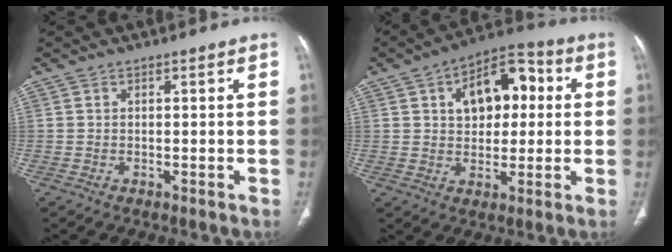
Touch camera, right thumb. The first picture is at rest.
{"total": 13.4, "force": [3.1, 8.3, 10.0], "torque": [-0.110, 0.021, 0.040]}